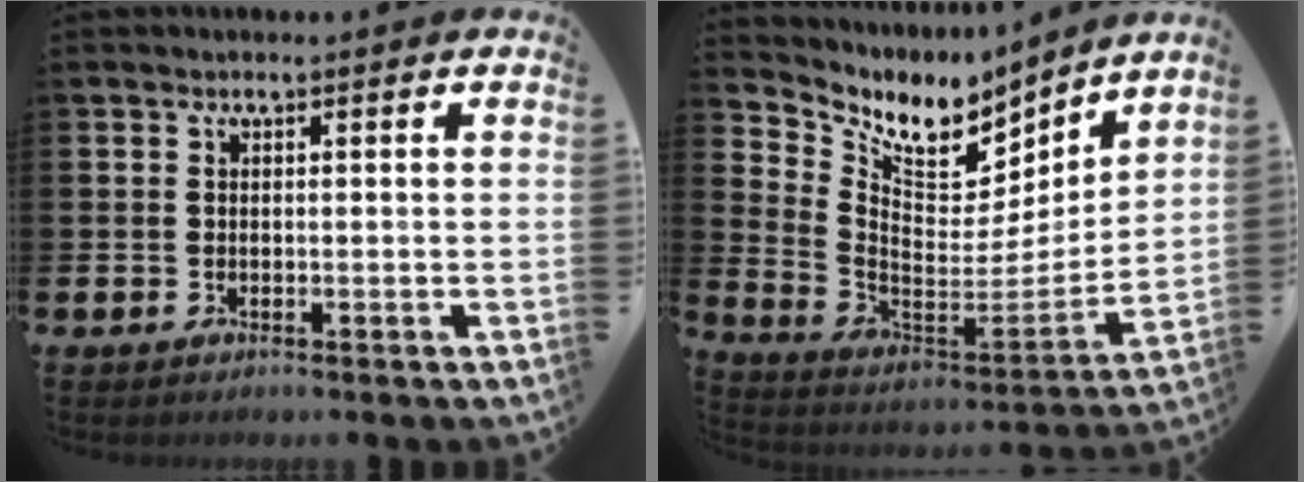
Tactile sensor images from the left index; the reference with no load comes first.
{"total": 8.9, "force": [7.3, 4.0, 3.0], "torque": [-0.096, -0.048, 0.128]}